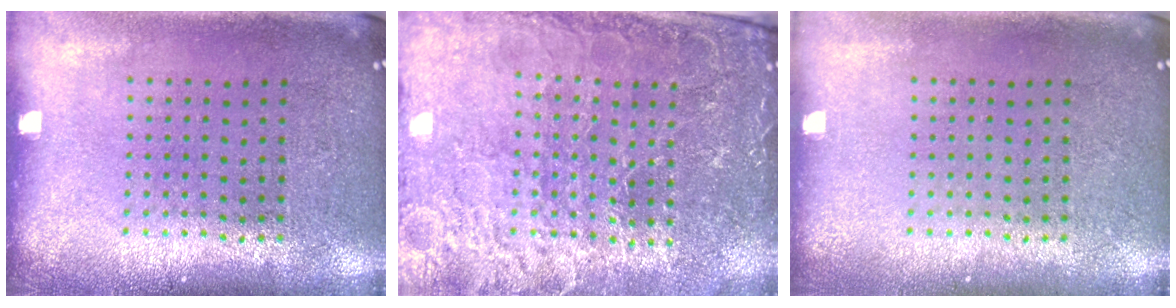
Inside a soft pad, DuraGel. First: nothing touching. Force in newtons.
{"total": 3.7, "press": 3.6, "slide": 1.0}
{"total": 0.0}